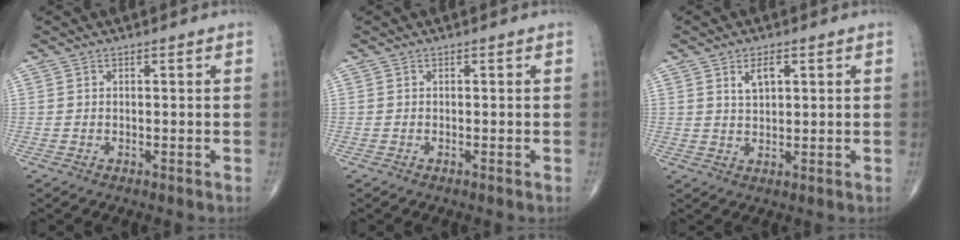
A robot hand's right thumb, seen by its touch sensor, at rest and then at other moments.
{"total": 0.0}
{"total": 3.7, "force": [1.6, 1.8, 2.8], "torque": [-0.044, -0.007, 0.031]}